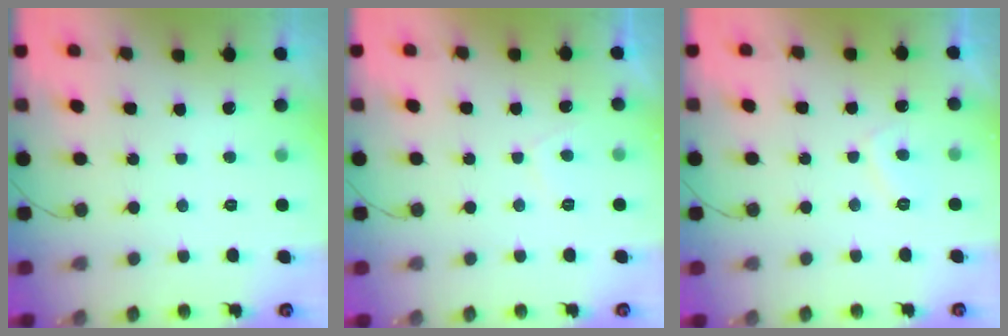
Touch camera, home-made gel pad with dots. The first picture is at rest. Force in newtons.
{"total": 1.8, "press": 1.7, "slide": 0.6}
{"total": 2.5, "press": 2.4, "slide": 0.8}